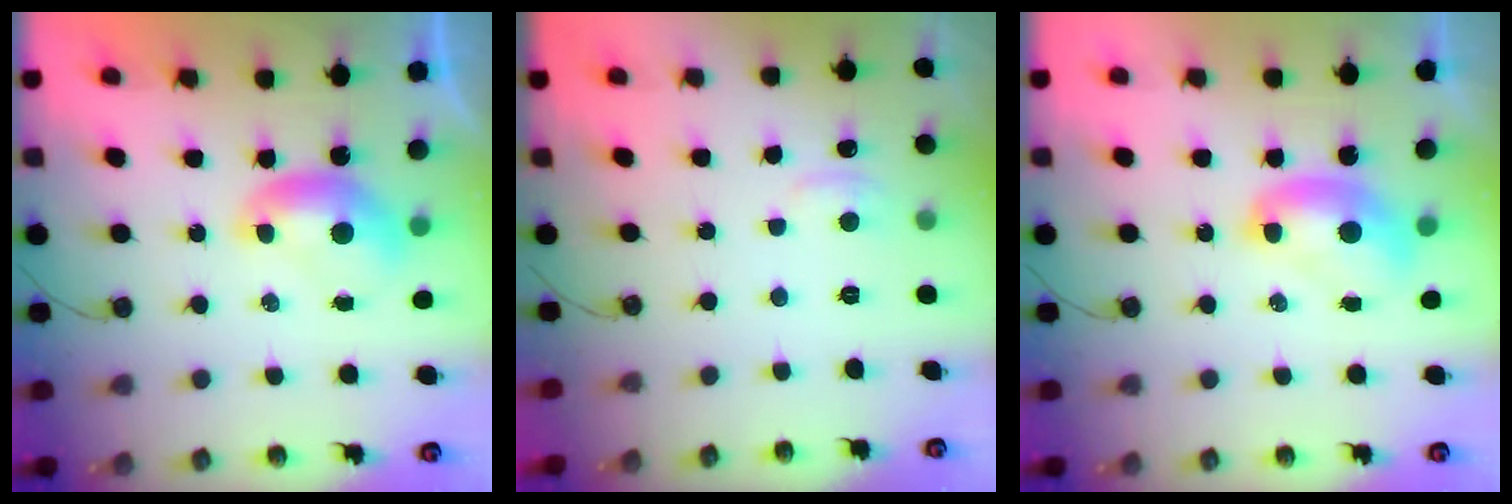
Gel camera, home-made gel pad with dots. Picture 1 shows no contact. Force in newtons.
{"total": 2.8, "press": 2.8, "slide": 0.5}
{"total": 2.4, "press": 2.4, "slide": 0.2}